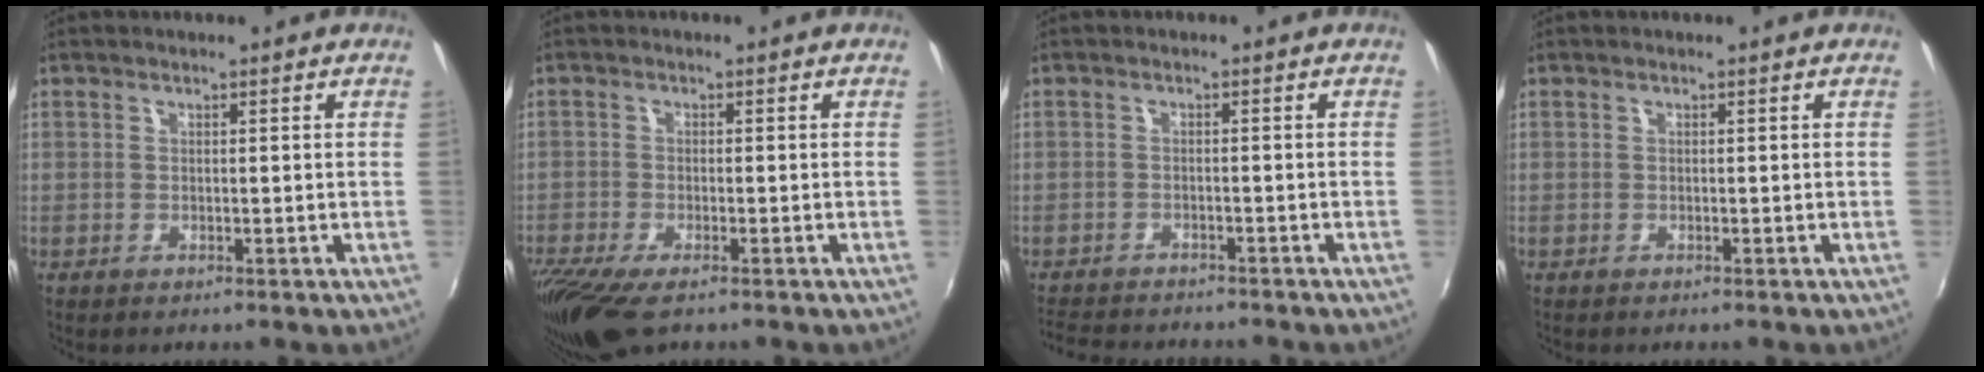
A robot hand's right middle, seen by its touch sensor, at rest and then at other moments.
{"total": 9.2, "force": [-6.6, 2.6, 5.8], "torque": [-0.138, -0.046, -0.123]}
{"total": 8.2, "force": [-7.5, 2.0, 2.5], "torque": [-0.070, -0.012, -0.117]}
{"total": 0.0}